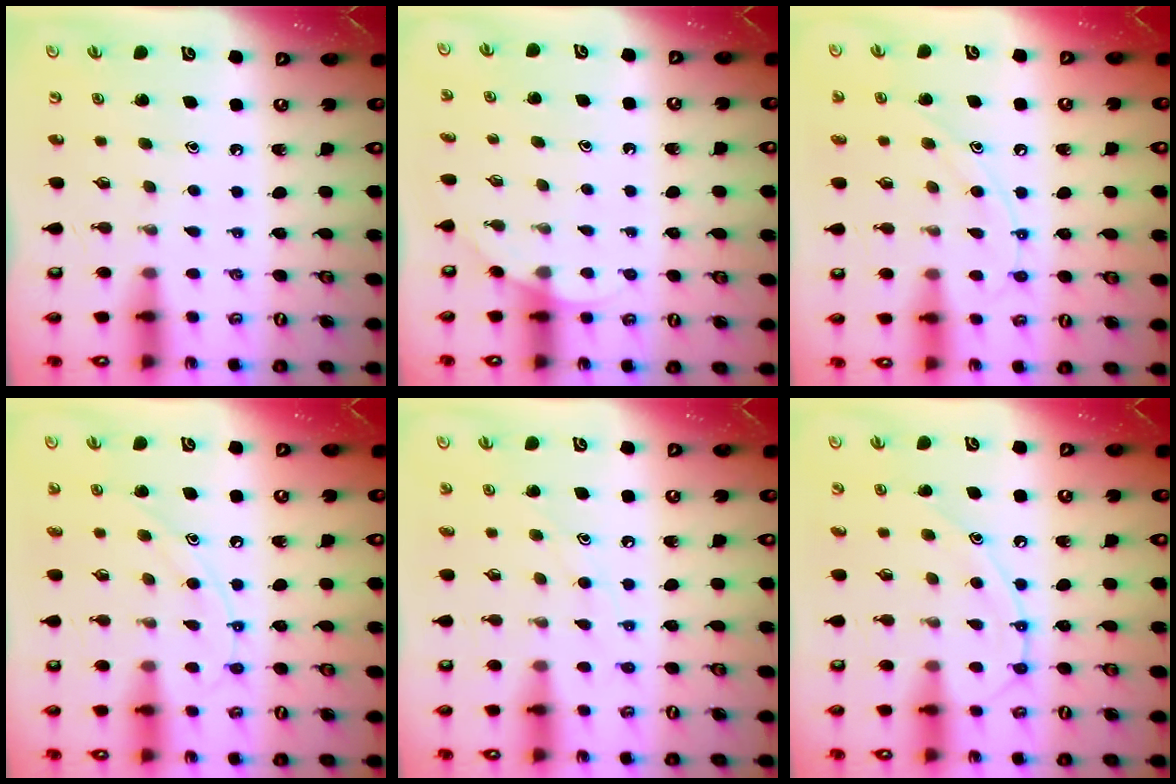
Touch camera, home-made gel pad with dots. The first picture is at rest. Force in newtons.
{"total": 2.9, "press": 2.9, "slide": 0.2}
{"total": 9.7, "press": 9.7, "slide": 0.8}
{"total": 9.7, "press": 9.7, "slide": 0.8}
{"total": 7.6, "press": 7.6, "slide": 0.3}
{"total": 10.5, "press": 10.5, "slide": 0.8}